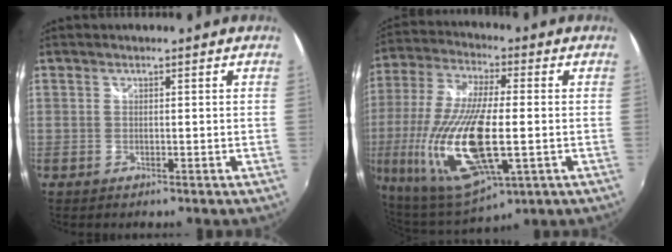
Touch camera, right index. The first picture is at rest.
{"total": 26.8, "force": [-5.5, 9.9, 24.3], "torque": [-0.523, -0.051, -0.091]}